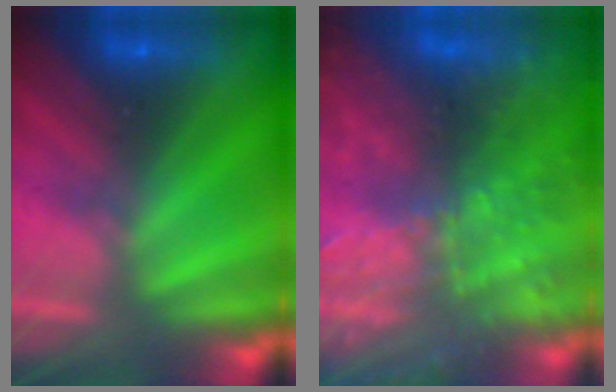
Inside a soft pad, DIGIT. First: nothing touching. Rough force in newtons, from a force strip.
{"total": 5.9}